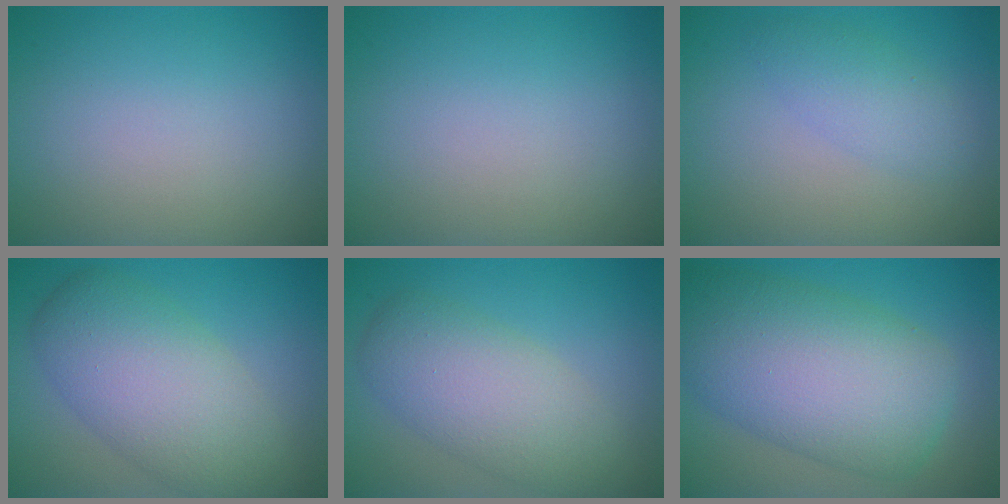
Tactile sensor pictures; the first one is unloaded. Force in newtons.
{"total": 0.0}
{"total": 2.5, "press": 2.5, "slide": 0.1}
{"total": 7.9, "press": 7.8, "slide": 0.5}
{"total": 5.9, "press": 5.9, "slide": 0.4}
{"total": 11.5, "press": 11.5, "slide": 0.2}